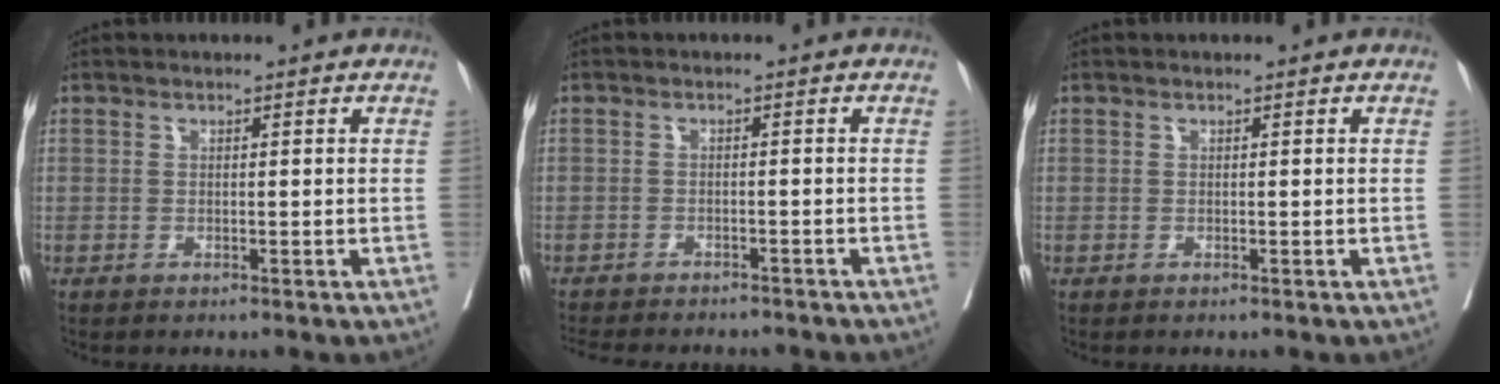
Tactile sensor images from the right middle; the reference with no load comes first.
{"total": 12.1, "force": [-11.0, 2.8, 4.2], "torque": [-0.075, -0.006, -0.139]}
{"total": 0.0}